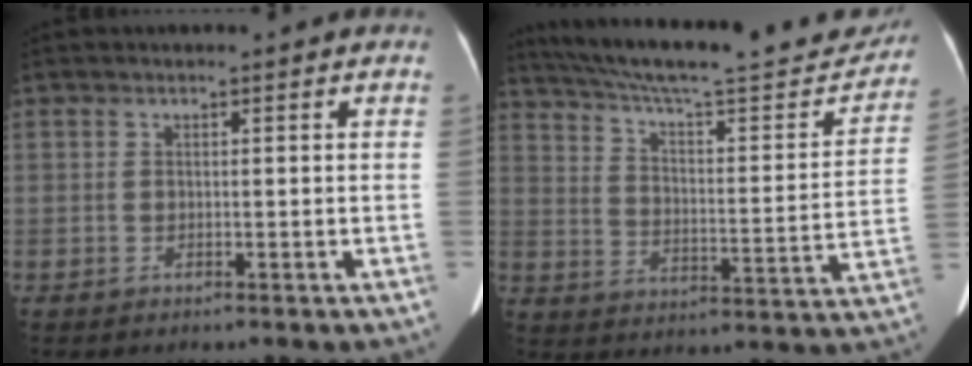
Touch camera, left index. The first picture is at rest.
{"total": 27.9, "force": [25.0, 4.2, 11.8], "torque": [-0.188, -0.034, 0.334]}